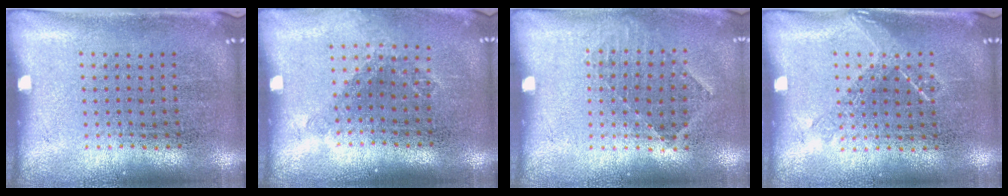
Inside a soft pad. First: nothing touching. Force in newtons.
{"total": 1.2, "press": 0.9, "slide": 0.7}
{"total": 0.9, "press": 0.8, "slide": 0.3}
{"total": 1.0, "press": 0.9, "slide": 0.5}